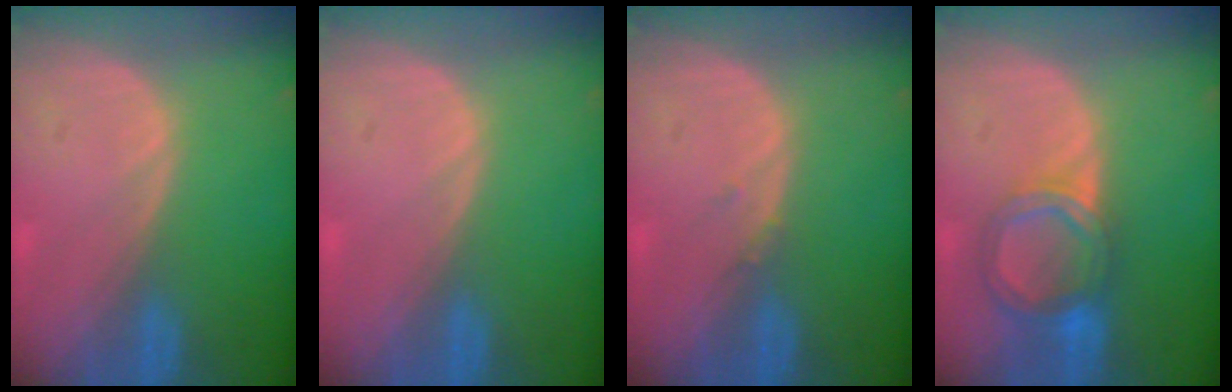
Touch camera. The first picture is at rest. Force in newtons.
{"total": 0.6, "press": 0.1, "slide": 0.6}
{"total": 0.7, "press": 0.7, "slide": 0.3}
{"total": 6.4, "press": 5.6, "slide": 3.0}